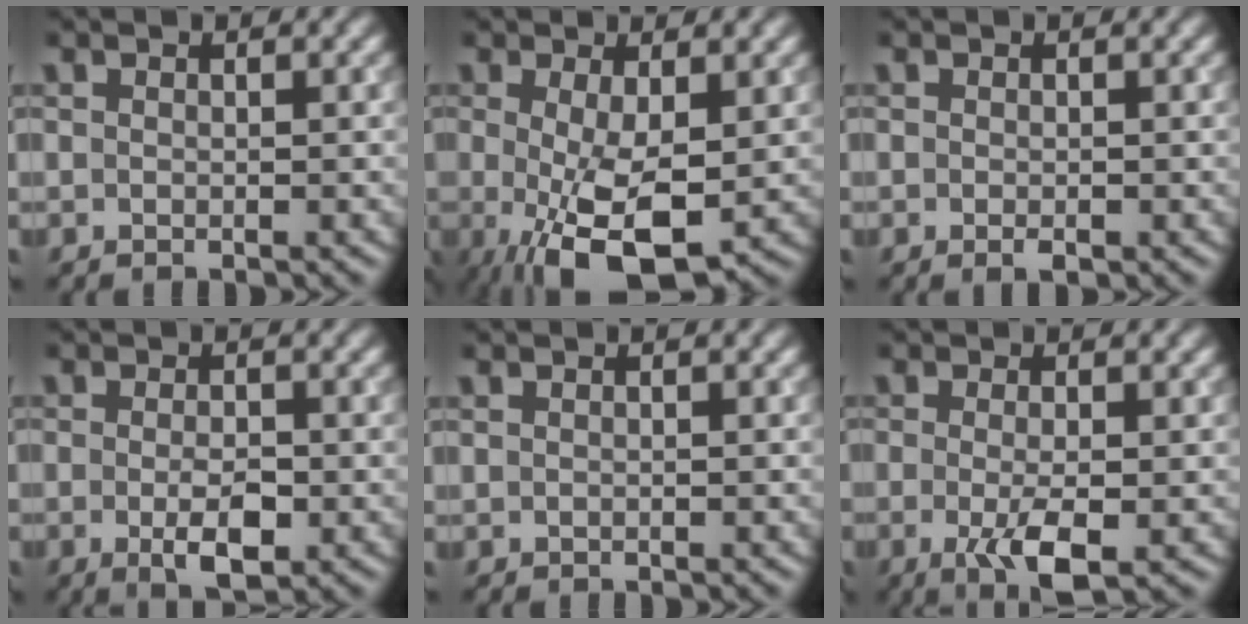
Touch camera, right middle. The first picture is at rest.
{"total": 6.9, "force": [-1.1, 2.6, 6.3], "torque": [-0.123, -0.018, -0.013]}
{"total": 1.0, "force": [-0.4, 0.5, 0.8], "torque": [-0.016, -0.005, -0.006]}
{"total": 3.3, "force": [-0.9, 1.3, 2.8], "torque": [-0.052, -0.008, -0.013]}
{"total": 0.0}
{"total": 4.4, "force": [-1.4, 1.3, 3.9], "torque": [-0.080, -0.012, -0.026]}